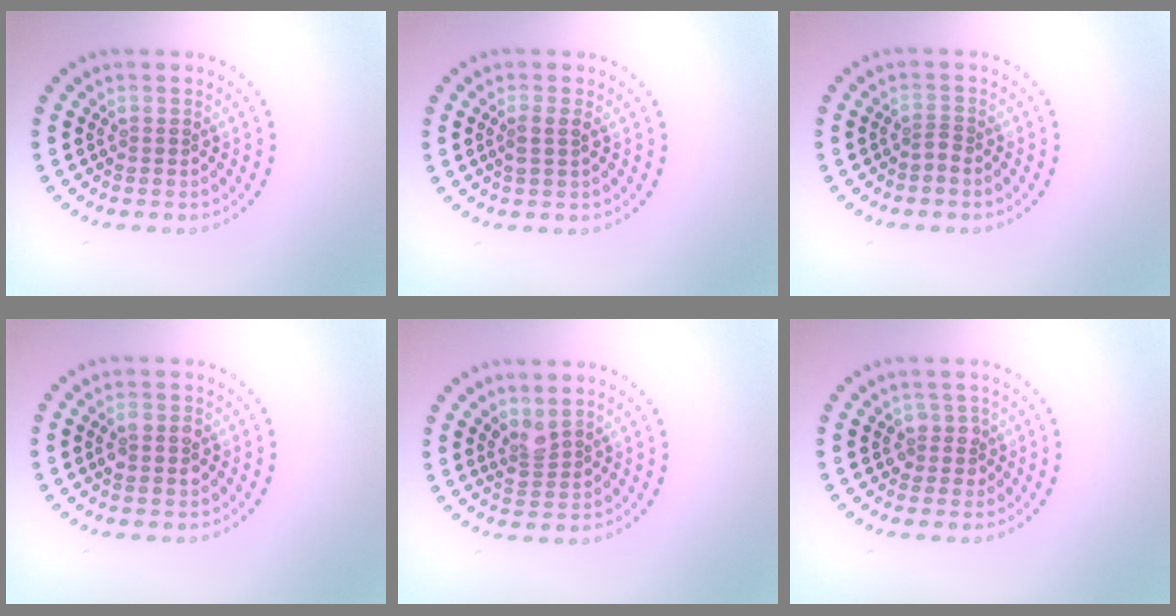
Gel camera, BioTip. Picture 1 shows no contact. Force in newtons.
{"total": 1.3, "press": 1.1, "slide": 0.5}
{"total": 0.5, "press": 0.3, "slide": 0.4}
{"total": 2.3, "press": 2.3, "slide": 0.2}
{"total": 2.0, "press": 1.5, "slide": 1.3}
{"total": 1.6, "press": 1.4, "slide": 0.6}